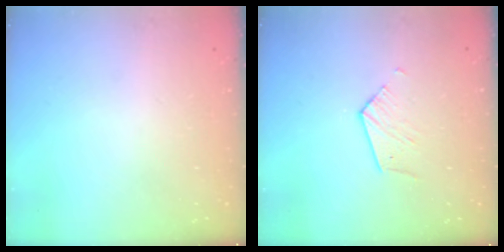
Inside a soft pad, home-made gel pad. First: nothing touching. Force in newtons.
{"total": 5.0, "press": 5.0, "slide": 0.6}